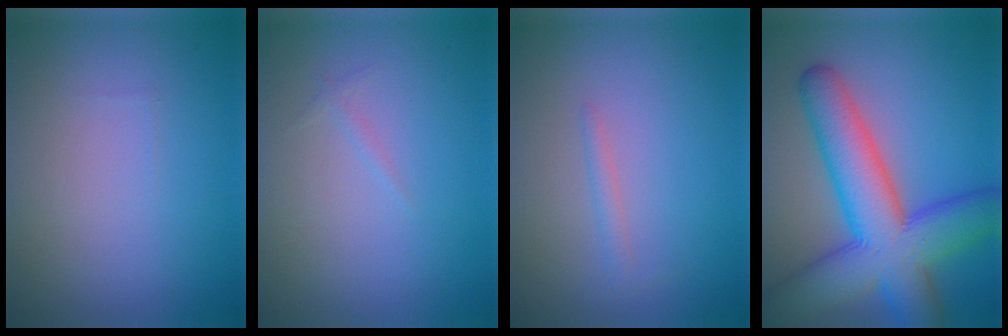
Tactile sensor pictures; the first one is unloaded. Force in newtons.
{"total": 0.5, "press": 0.5, "slide": 0.0}
{"total": 1.0, "press": 1.0, "slide": 0.0}
{"total": 11.2, "press": 11.2, "slide": 0.3}